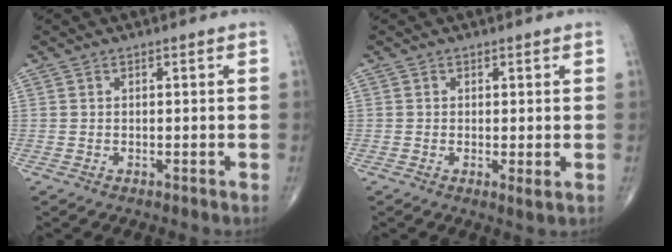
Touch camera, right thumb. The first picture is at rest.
{"total": 1.6, "force": [-0.1, 0.3, 1.5], "torque": [-0.031, -0.008, -0.004]}